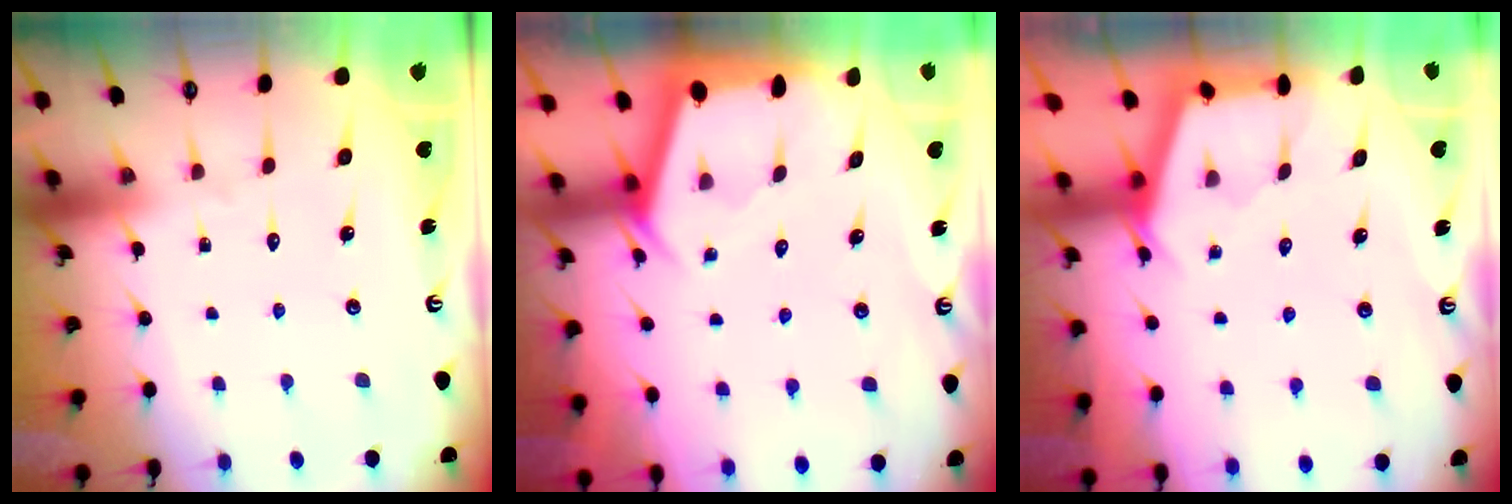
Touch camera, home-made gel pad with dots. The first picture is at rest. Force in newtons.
{"total": 2.3, "press": 2.3, "slide": 0.3}
{"total": 2.9, "press": 2.9, "slide": 0.3}